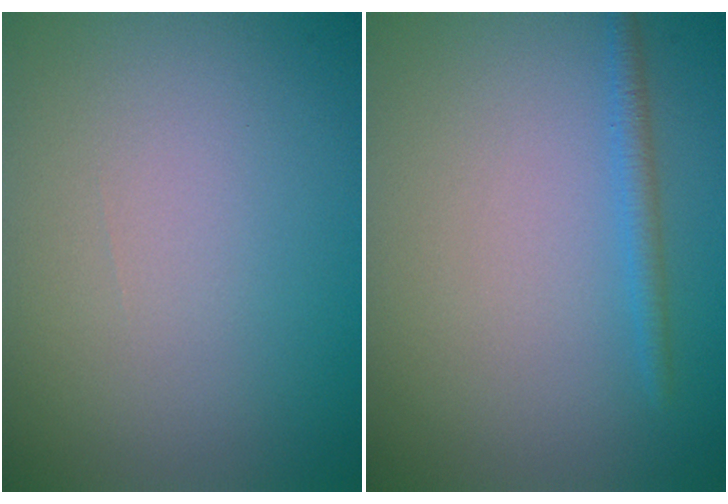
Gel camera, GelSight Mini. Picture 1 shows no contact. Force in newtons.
{"total": 1.5, "press": 1.5, "slide": 0.1}